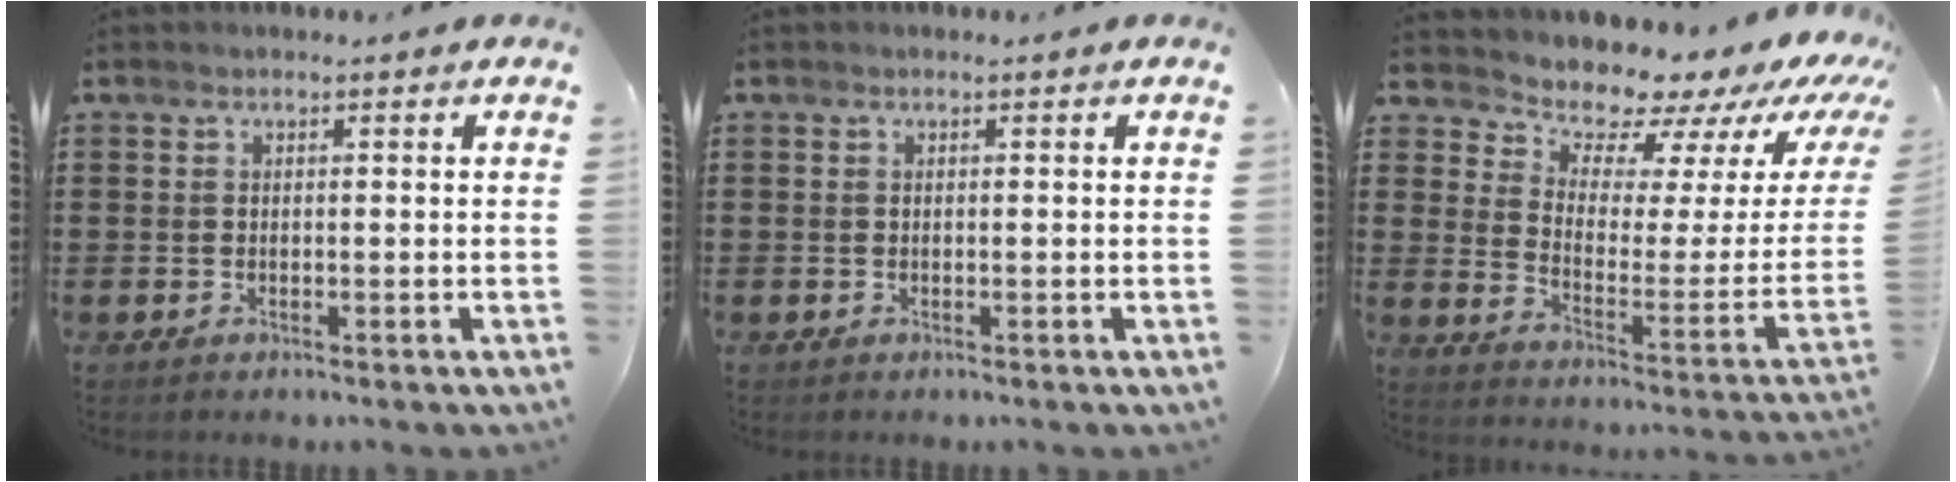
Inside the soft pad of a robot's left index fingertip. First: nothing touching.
{"total": 0.0}
{"total": 9.3, "force": [8.6, 2.8, 2.0], "torque": [-0.055, -0.085, 0.143]}